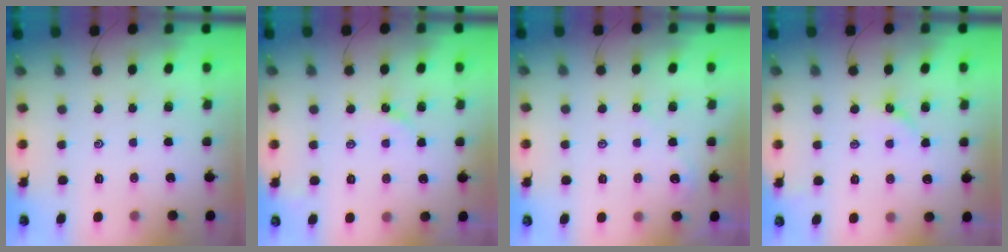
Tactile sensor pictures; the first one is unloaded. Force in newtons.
{"total": 2.9, "press": 2.8, "slide": 0.4}
{"total": 1.4, "press": 1.3, "slide": 0.4}
{"total": 2.7, "press": 2.6, "slide": 0.6}